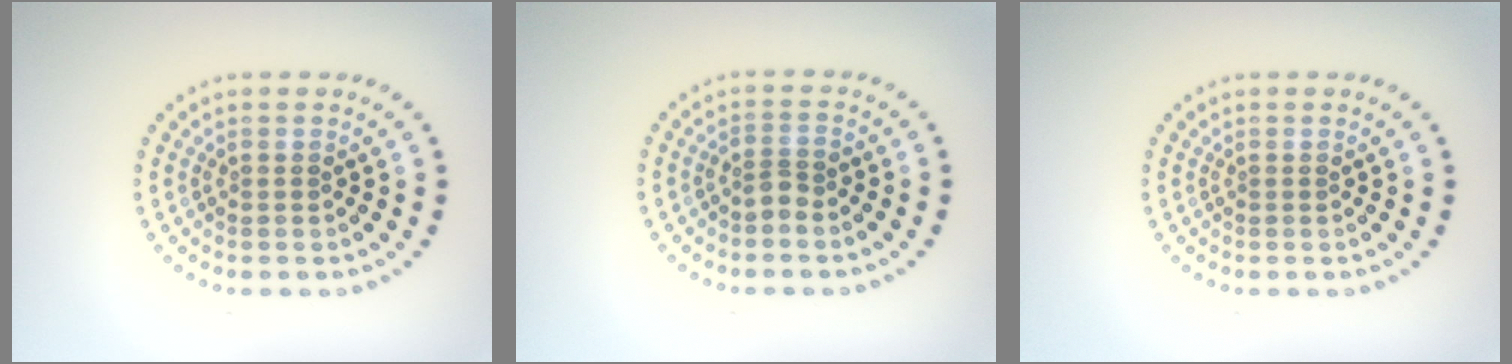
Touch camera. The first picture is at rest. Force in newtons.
{"total": 1.4, "press": 1.1, "slide": 0.8}
{"total": 0.0}